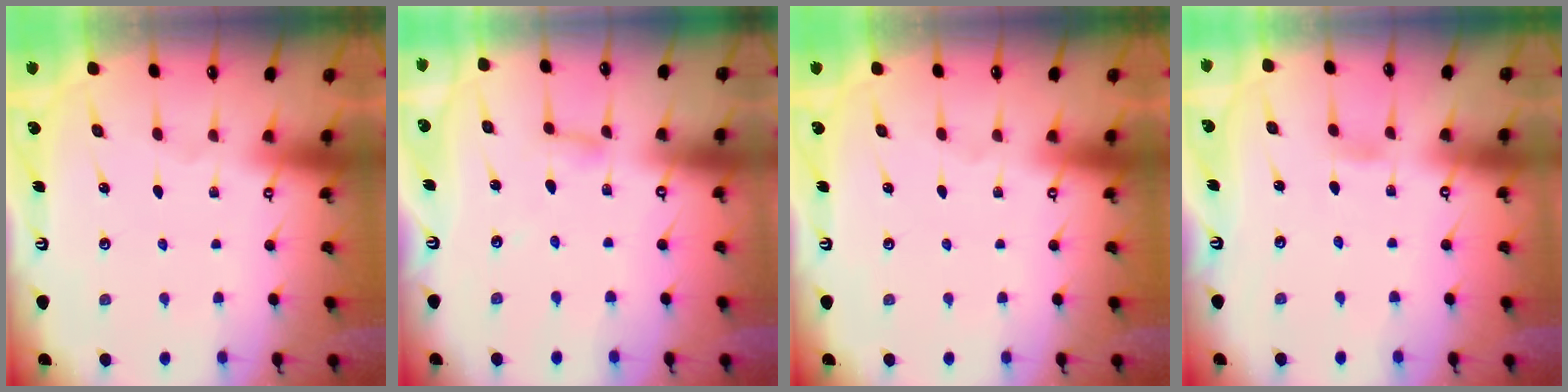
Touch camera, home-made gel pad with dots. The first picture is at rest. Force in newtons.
{"total": 2.4, "press": 2.4, "slide": 0.1}
{"total": 0.0}
{"total": 2.5, "press": 2.5, "slide": 0.3}